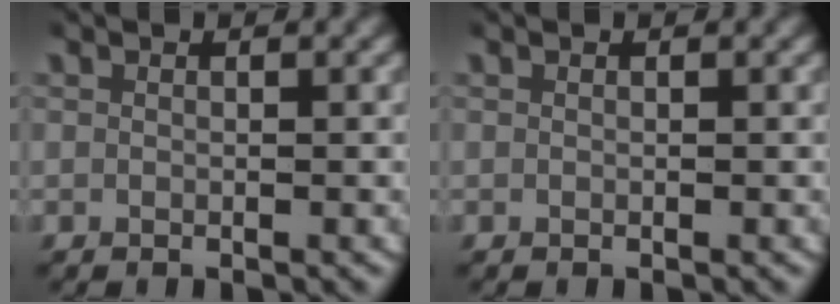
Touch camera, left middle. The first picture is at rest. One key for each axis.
{"total": 0.0}